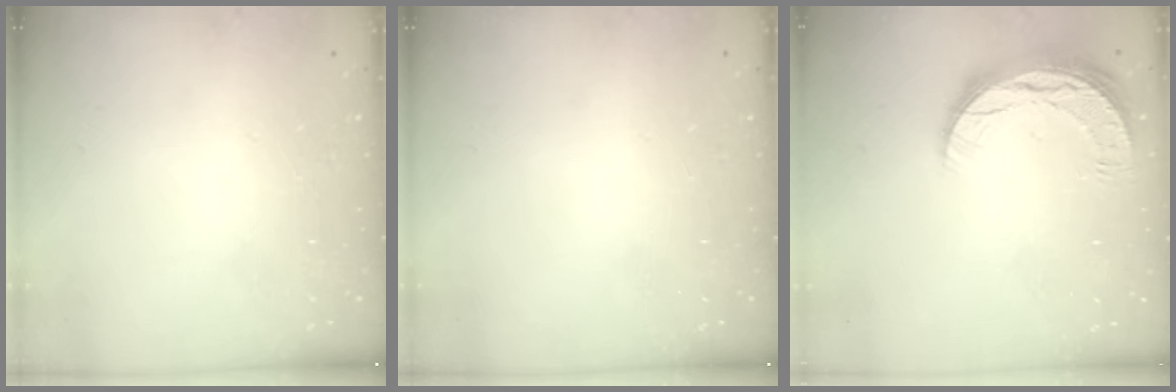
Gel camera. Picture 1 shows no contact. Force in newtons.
{"total": 0.0}
{"total": 10.3, "press": 10.3, "slide": 0.7}